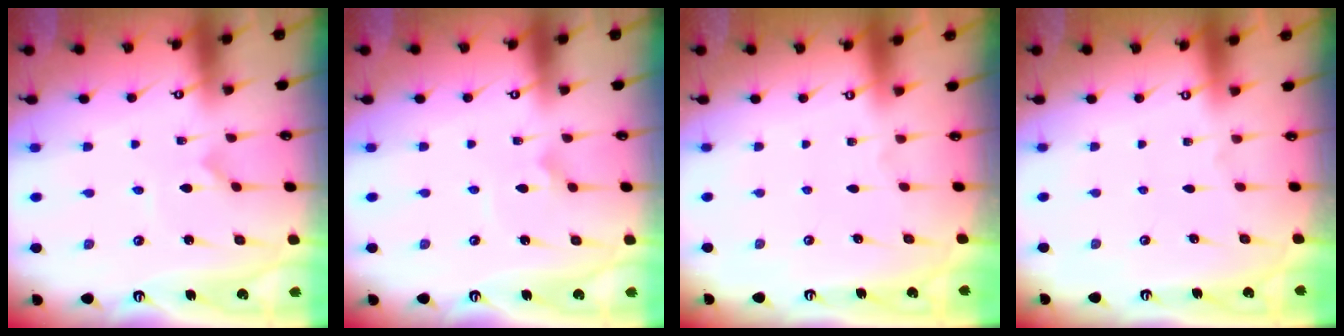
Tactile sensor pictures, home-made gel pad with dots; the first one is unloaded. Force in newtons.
{"total": 1.6, "press": 1.6, "slide": 0.0}
{"total": 0.0}
{"total": 0.0}